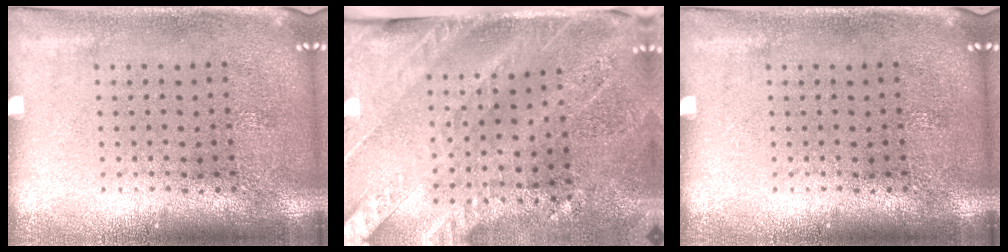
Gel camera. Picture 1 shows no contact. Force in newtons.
{"total": 3.5, "press": 3.0, "slide": 1.8}
{"total": 0.0}